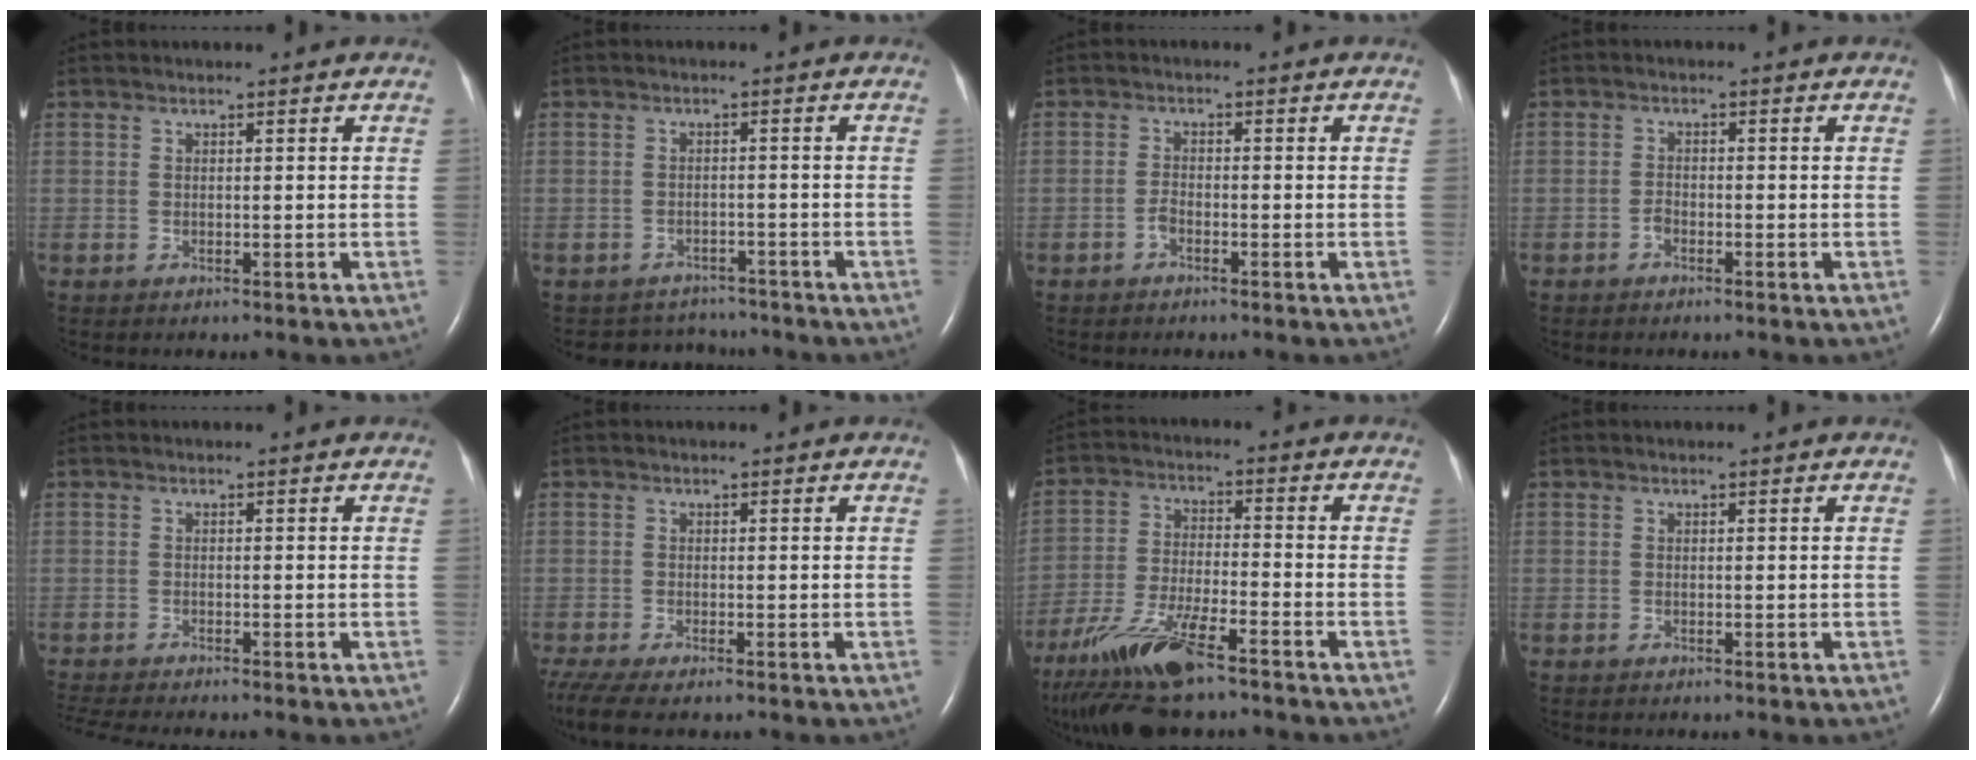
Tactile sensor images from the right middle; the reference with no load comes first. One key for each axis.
{"total": 5.2, "fx": -4.8, "fy": 1.8, "fz": -0.6, "tx": 0.003, "ty": 0.015, "tz": -0.063}
{"total": 1.4, "fx": -1.0, "fy": 0.4, "fz": 0.9, "tx": -0.021, "ty": 0.002, "tz": -0.019}
{"total": 1.1, "fx": -0.8, "fy": 0.5, "fz": 0.6, "tx": -0.010, "ty": 0.002, "tz": -0.015}
{"total": 4.5, "fx": -4.1, "fy": -0.7, "fz": 1.7, "tx": -0.032, "ty": -0.016, "tz": -0.069}
{"total": 5.7, "fx": -4.2, "fy": 1.2, "fz": 3.6, "tx": -0.077, "ty": -0.013, "tz": -0.078}
{"total": 13.9, "fx": -10.1, "fy": 2.3, "fz": 9.3, "tx": -0.197, "ty": -0.033, "tz": -0.184}
{"total": 0.0}